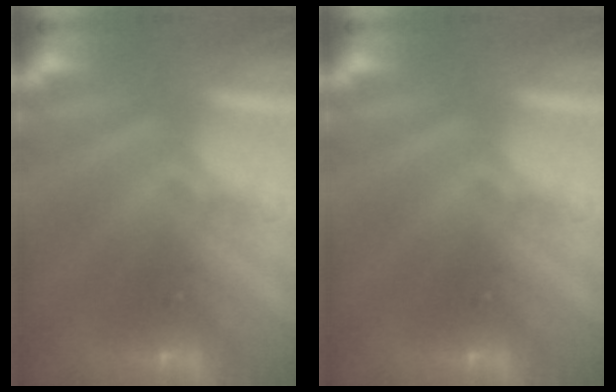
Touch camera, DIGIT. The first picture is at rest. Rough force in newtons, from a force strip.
{"total": 0.0}